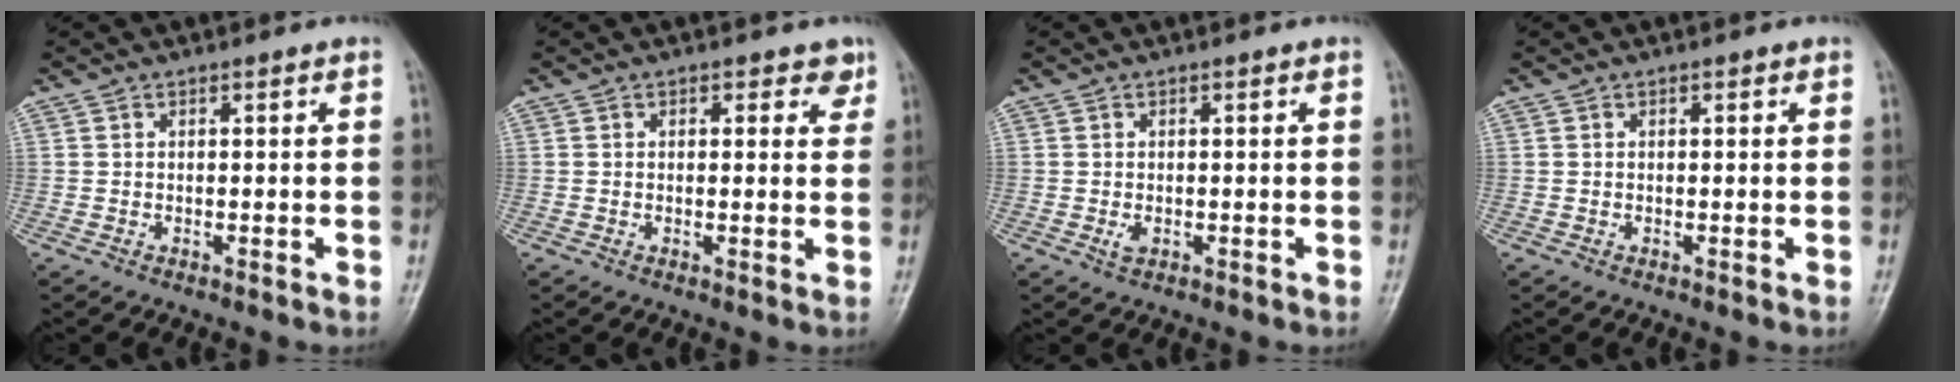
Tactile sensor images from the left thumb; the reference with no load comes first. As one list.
[{"total": 3.3, "force": [1.6, 2.1, 2.0], "torque": [0.004, -0.004, 0.013]}, {"total": 1.7, "force": [-0.3, 1.1, 1.3], "torque": [-0.019, -0.003, -0.006]}, {"total": 0.7, "force": [0.2, 0.4, 0.5], "torque": [-0.001, 0.002, 0.001]}]